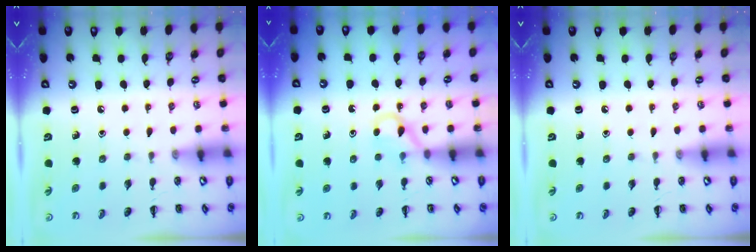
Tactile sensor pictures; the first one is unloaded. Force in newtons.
{"total": 3.6, "press": 3.4, "slide": 1.3}
{"total": 0.0}